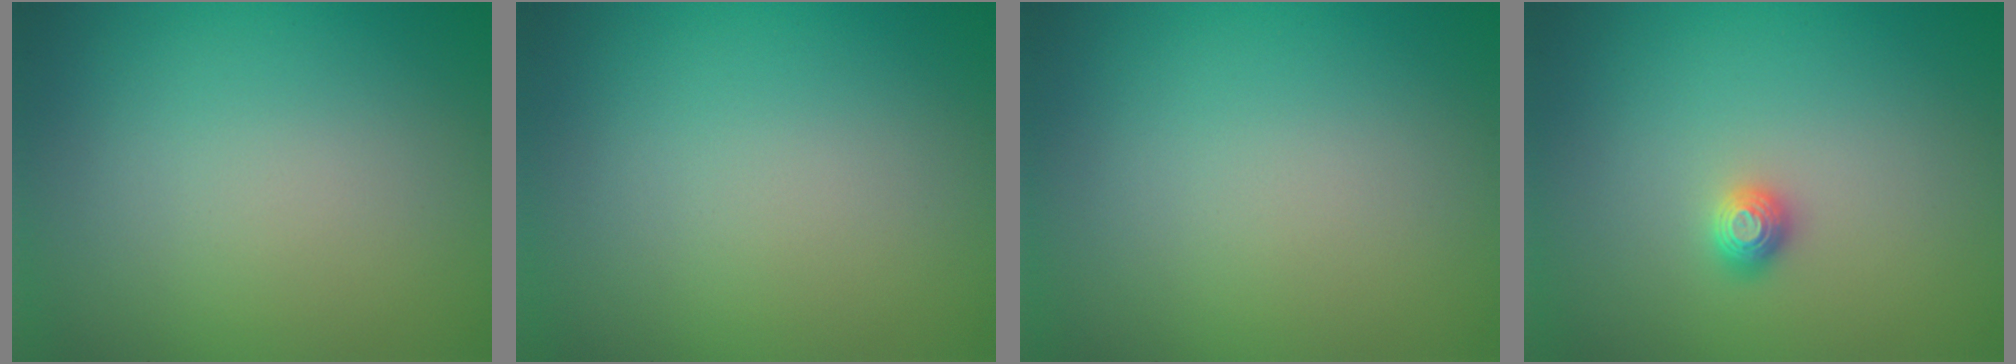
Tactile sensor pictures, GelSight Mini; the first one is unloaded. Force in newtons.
{"total": 0.0}
{"total": 0.0}
{"total": 1.1, "press": 1.1, "slide": 0.3}